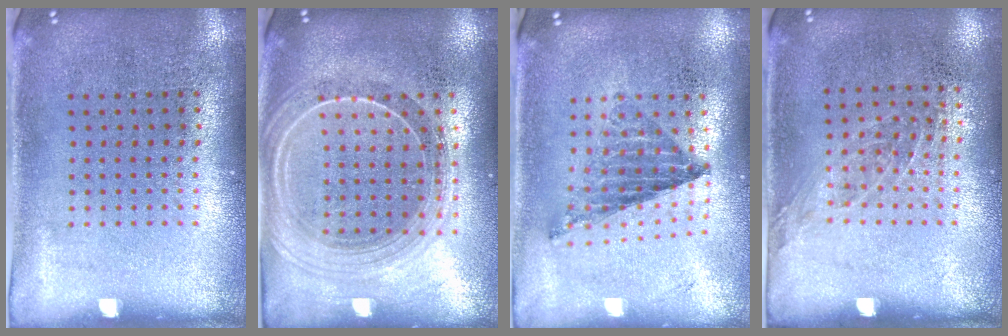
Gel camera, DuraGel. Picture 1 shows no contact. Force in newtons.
{"total": 2.2, "press": 1.9, "slide": 1.0}
{"total": 0.9, "press": 0.9, "slide": 0.0}
{"total": 1.0, "press": 0.8, "slide": 0.7}